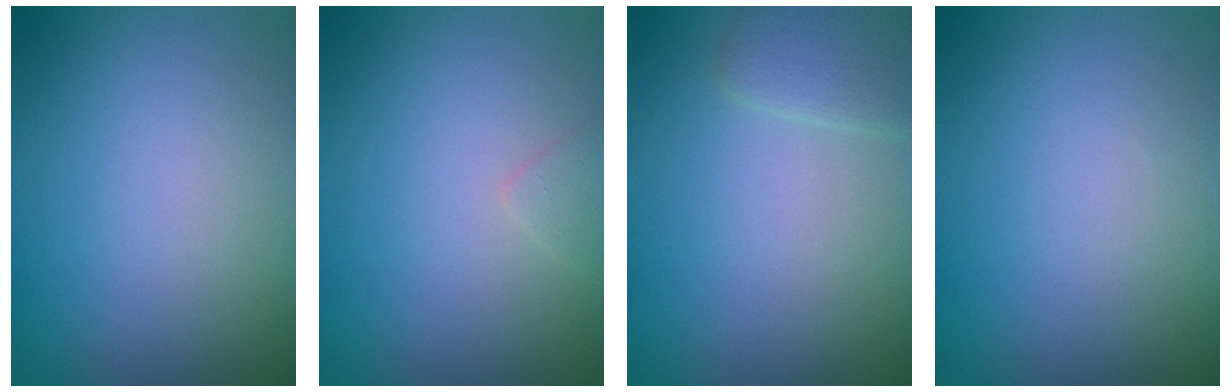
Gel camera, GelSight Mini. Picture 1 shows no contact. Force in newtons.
{"total": 0.8, "press": 0.8, "slide": 0.0}
{"total": 2.1, "press": 2.1, "slide": 0.1}
{"total": 0.0}